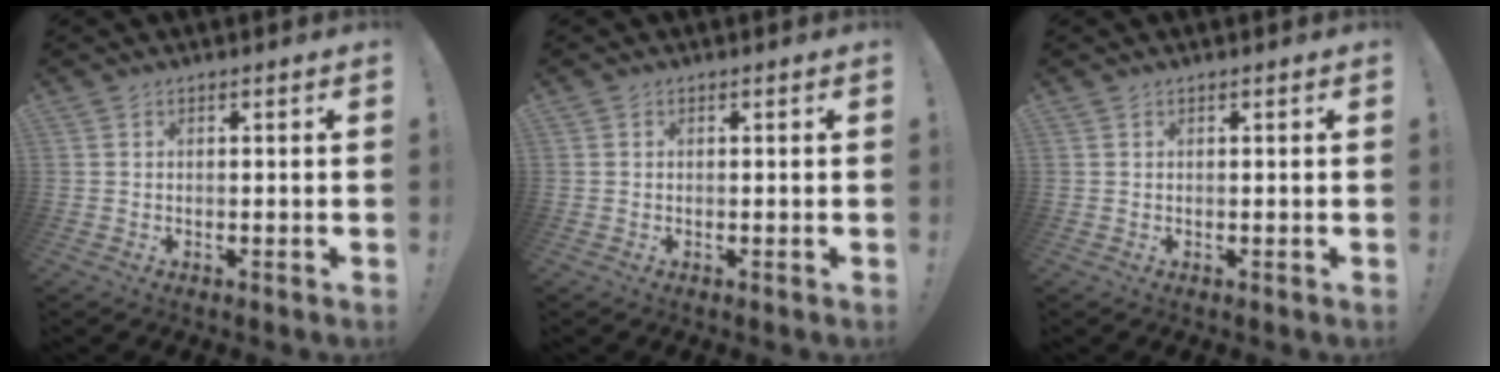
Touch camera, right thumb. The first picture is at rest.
{"total": 0.0}
{"total": 0.0}